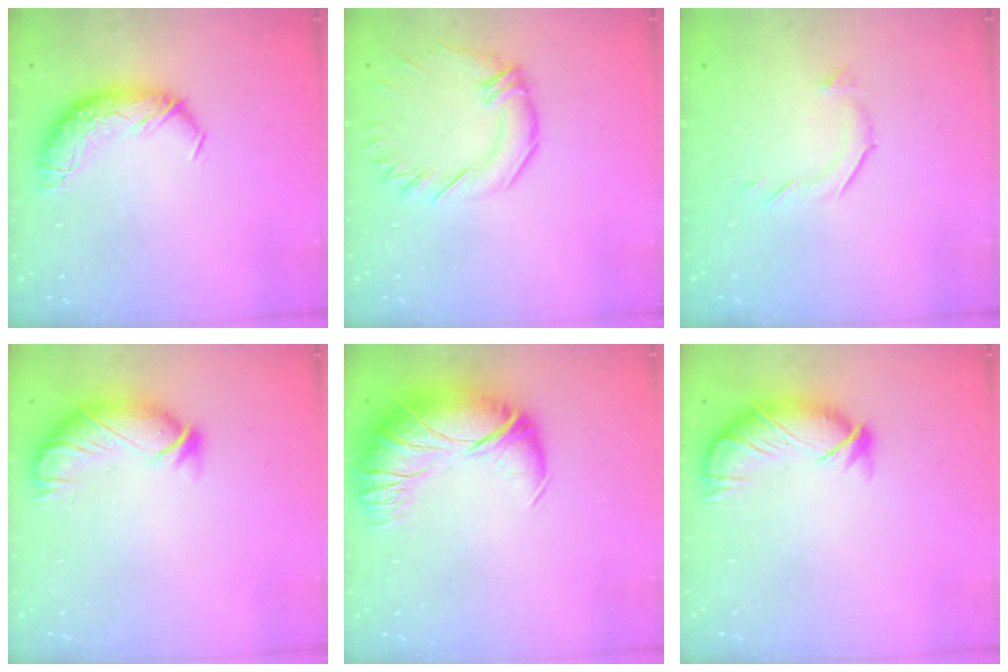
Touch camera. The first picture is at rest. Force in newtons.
{"total": 0.9, "press": 0.0, "slide": 0.9}
{"total": 6.7, "press": 6.6, "slide": 0.9}
{"total": 3.9, "press": 3.3, "slide": 2.1}
{"total": 5.4, "press": 4.0, "slide": 3.6}
{"total": 3.9, "press": 3.4, "slide": 2.1}